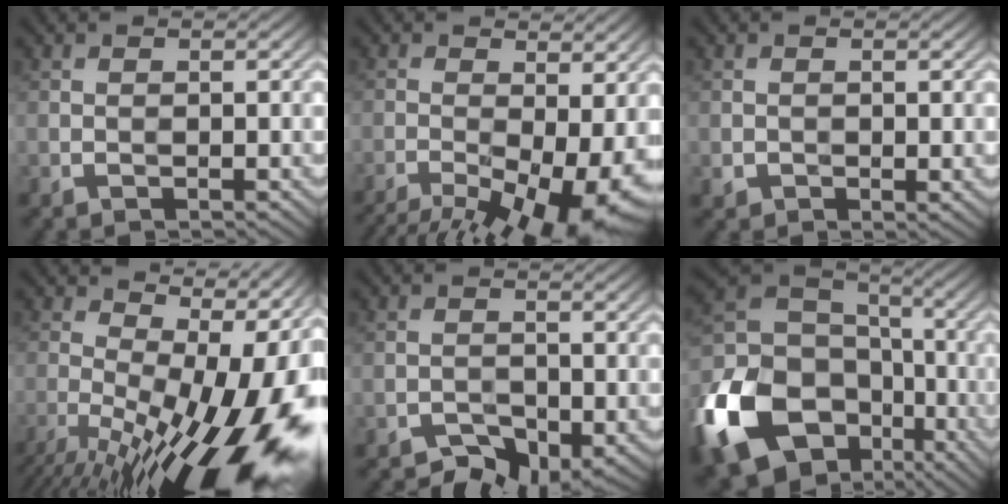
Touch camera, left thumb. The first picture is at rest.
{"total": 13.8, "force": [-6.5, 5.3, 11.0], "torque": [-0.189, -0.018, -0.083]}
{"total": 1.4, "force": [-0.3, 1.0, 0.9], "torque": [-0.011, -0.007, 0.000]}
{"total": 18.1, "force": [-4.5, 7.4, 15.9], "torque": [-0.188, 0.030, -0.062]}
{"total": 3.5, "force": [-2.9, 1.4, 1.5], "torque": [-0.012, 0.002, -0.044]}
{"total": 18.9, "force": [-8.4, 13.7, 9.9], "torque": [-0.269, -0.035, -0.160]}